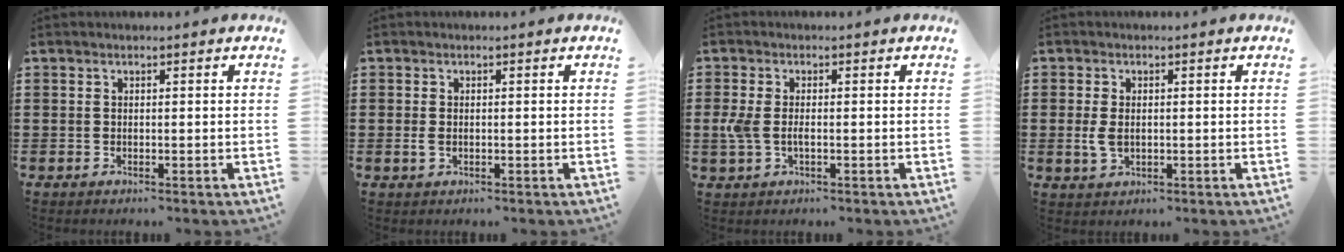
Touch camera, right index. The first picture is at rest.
{"total": 1.3, "force": [-0.1, 0.8, 1.0], "torque": [-0.029, 0.000, -0.006]}
{"total": 3.1, "force": [-0.5, 1.5, 2.7], "torque": [-0.078, -0.008, -0.018]}
{"total": 3.0, "force": [-0.1, 1.8, 2.4], "torque": [-0.061, -0.001, -0.006]}